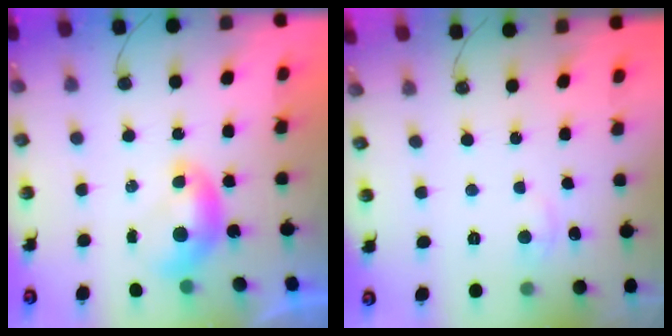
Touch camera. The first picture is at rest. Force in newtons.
{"total": 2.9, "press": 2.9, "slide": 0.4}